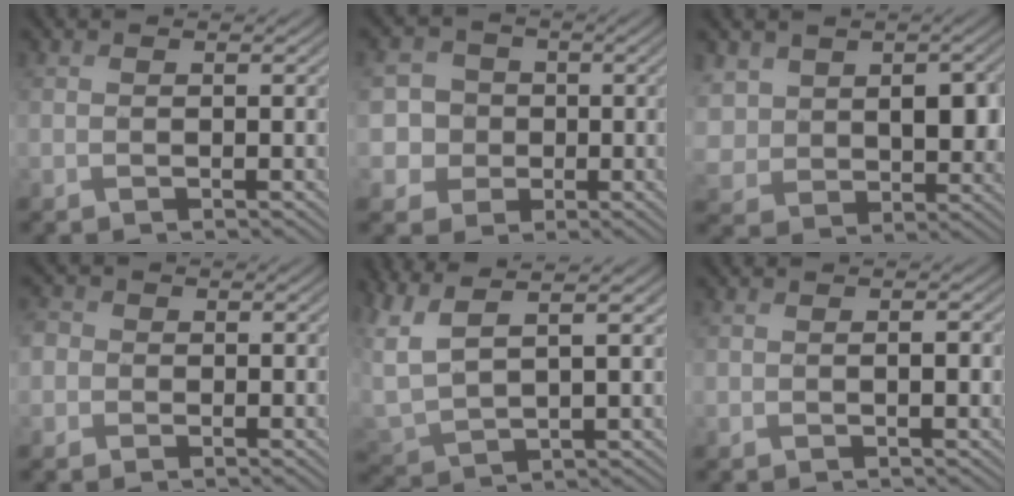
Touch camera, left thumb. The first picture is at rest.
{"total": 4.9, "force": [-0.3, 4.7, 1.4], "torque": [-0.030, 0.002, -0.022]}
{"total": 8.1, "force": [2.2, 6.2, 4.7], "torque": [-0.124, -0.012, 0.039]}
{"total": 3.1, "force": [-0.2, 3.0, 0.8], "torque": [-0.025, 0.007, -0.020]}
{"total": 9.3, "force": [5.5, 3.4, 6.7], "torque": [-0.198, 0.008, 0.114]}
{"total": 1.6, "force": [-0.1, 0.6, 1.4], "torque": [-0.020, -0.002, 0.000]}